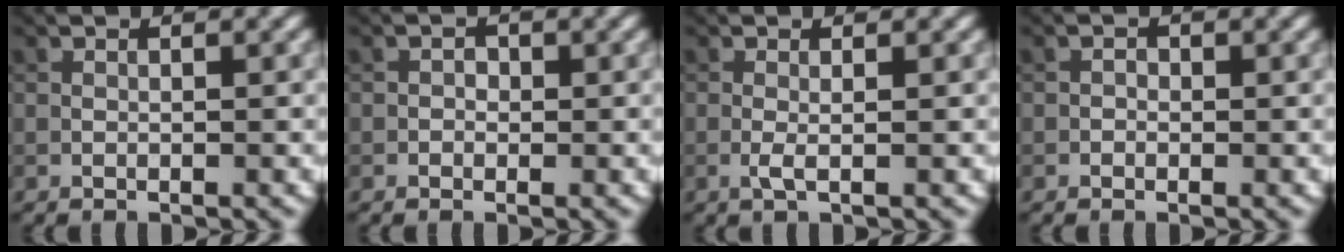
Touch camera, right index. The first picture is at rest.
{"total": 0.9, "force": [0.0, 0.8, 0.4], "torque": [0.006, -0.003, -0.009]}
{"total": 1.1, "force": [-0.2, 0.1, 1.0], "torque": [-0.024, 0.000, -0.004]}
{"total": 0.6, "force": [-0.1, 0.5, 0.2], "torque": [0.004, -0.004, -0.006]}